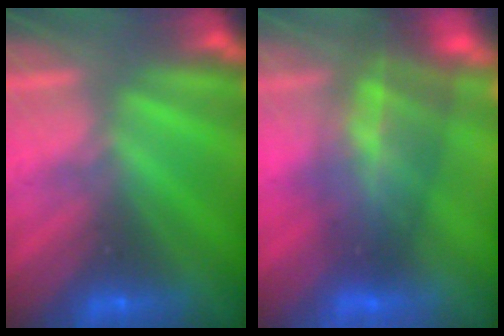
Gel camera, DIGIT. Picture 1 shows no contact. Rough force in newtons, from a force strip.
{"total": 7.7}